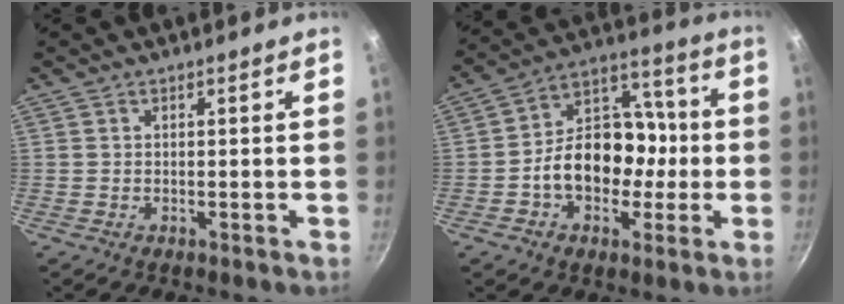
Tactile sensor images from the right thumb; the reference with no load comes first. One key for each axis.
{"total": 16.1, "fx": -2.7, "fy": 12.1, "fz": 10.4, "tx": -0.114, "ty": 0.050, "tz": -0.053}